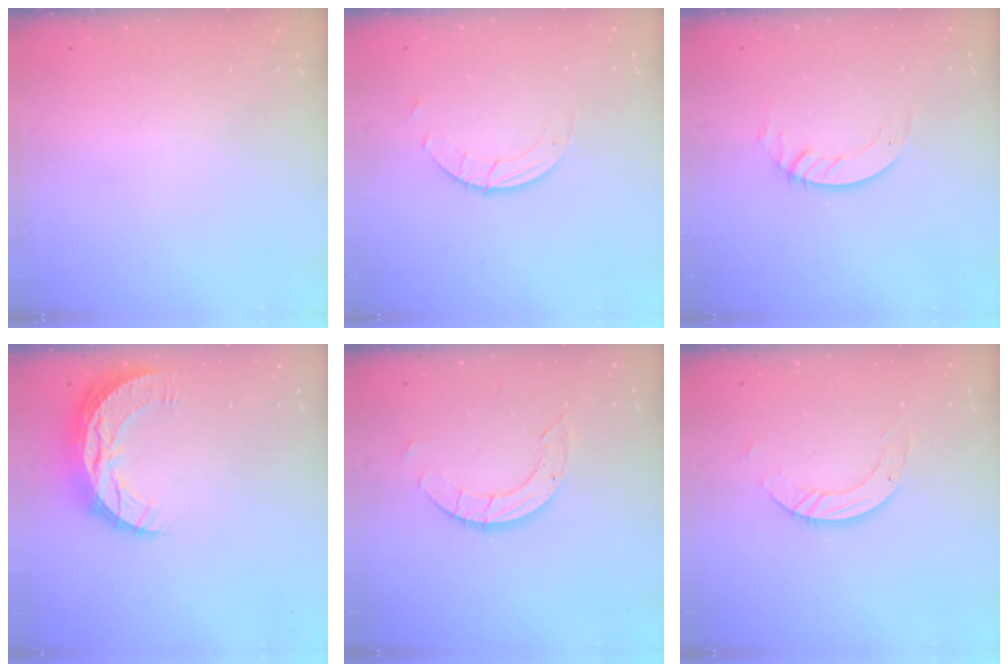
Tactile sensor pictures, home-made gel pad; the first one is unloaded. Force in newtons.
{"total": 2.6, "press": 2.6, "slide": 0.3}
{"total": 2.7, "press": 2.7, "slide": 0.2}
{"total": 10.3, "press": 10.3, "slide": 0.7}
{"total": 6.1, "press": 6.1, "slide": 0.2}
{"total": 4.5, "press": 4.5, "slide": 0.1}